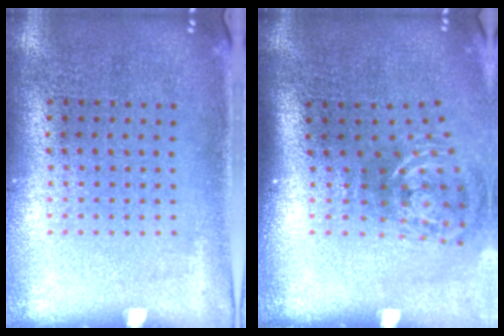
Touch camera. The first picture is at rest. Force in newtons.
{"total": 1.9, "press": 1.2, "slide": 1.4}